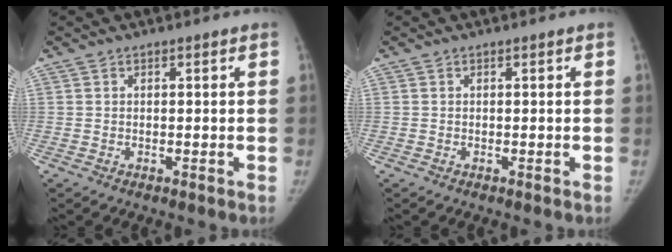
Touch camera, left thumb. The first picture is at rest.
{"total": 0.0}